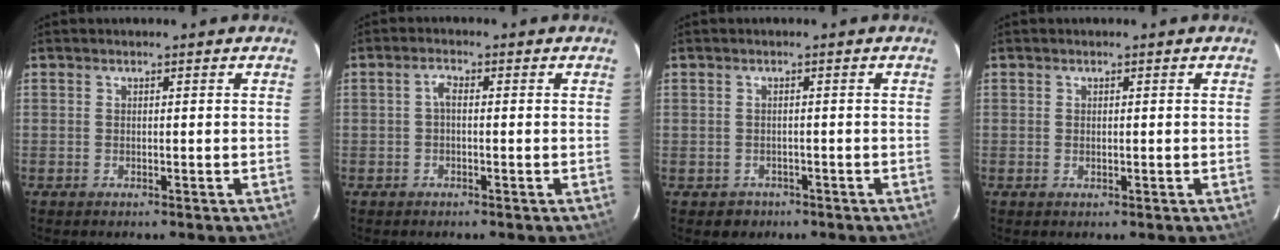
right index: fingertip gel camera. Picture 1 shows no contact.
{"total": 1.7, "force": [-0.2, 0.8, 1.5], "torque": [-0.032, 0.009, -0.006]}
{"total": 2.8, "force": [-1.2, 2.6, 0.1], "torque": [-0.008, 0.006, -0.014]}
{"total": 0.7, "force": [0.1, 0.4, 0.5], "torque": [-0.009, 0.001, 0.003]}